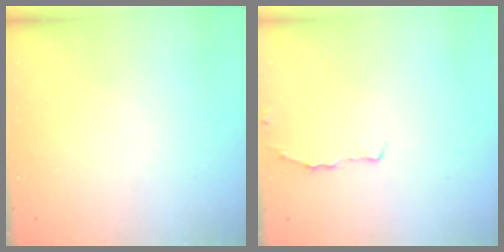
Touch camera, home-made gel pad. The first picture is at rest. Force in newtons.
{"total": 3.2, "press": 2.9, "slide": 1.4}